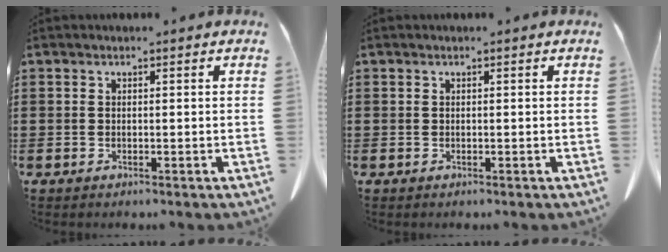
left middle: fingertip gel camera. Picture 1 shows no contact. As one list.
[{"total": 0.0}]